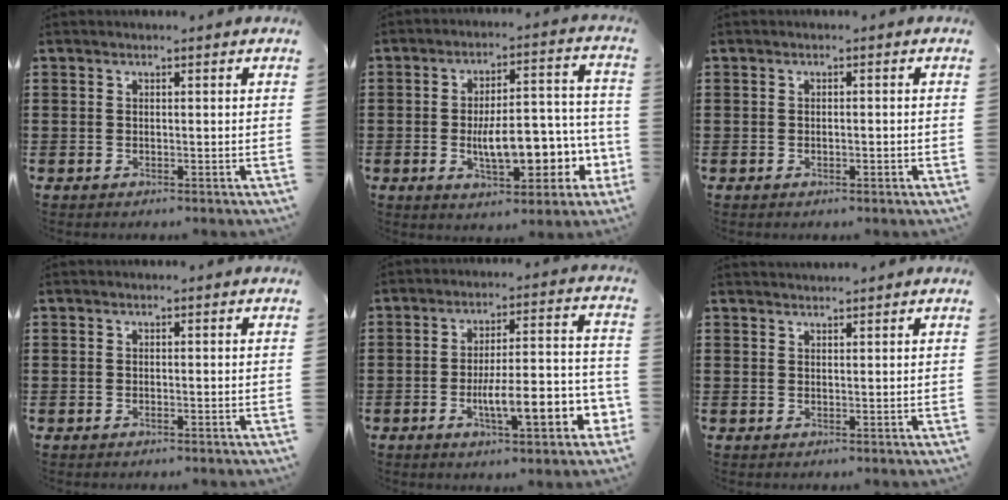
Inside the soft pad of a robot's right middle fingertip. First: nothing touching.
{"total": 10.3, "force": [-3.2, 4.5, 8.7], "torque": [-0.120, -0.007, -0.056]}
{"total": 0.8, "force": [-0.4, 0.2, 0.7], "torque": [-0.015, -0.006, -0.005]}
{"total": 0.0}
{"total": 9.5, "force": [-3.8, 2.4, 8.3], "torque": [-0.119, -0.008, -0.064]}
{"total": 1.3, "force": [1.3, 0.1, 0.0], "torque": [-0.003, -0.001, 0.025]}